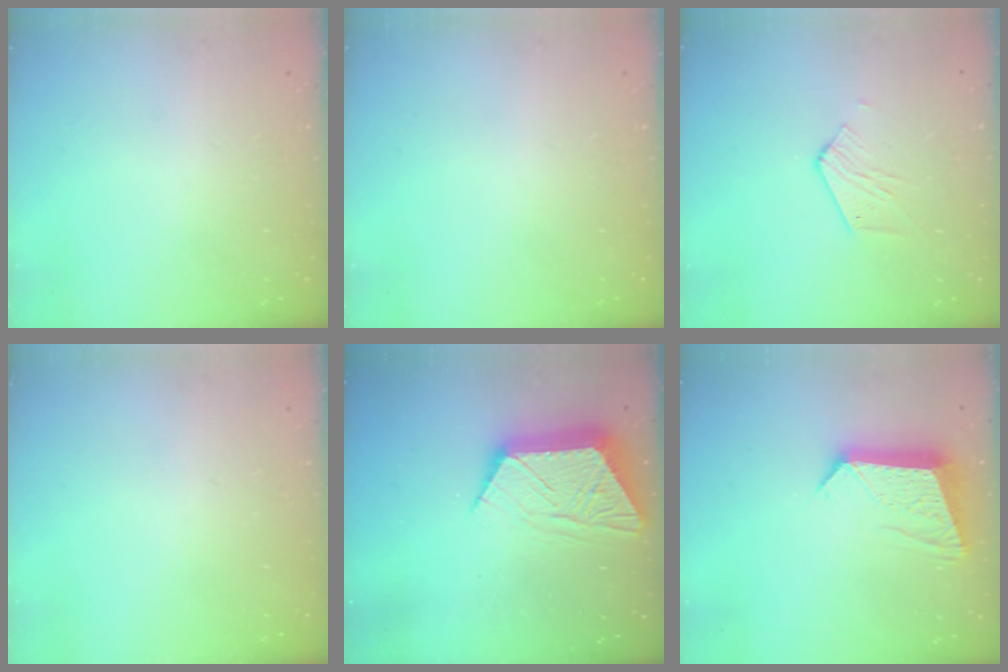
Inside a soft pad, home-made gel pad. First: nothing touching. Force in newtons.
{"total": 0.0}
{"total": 6.2, "press": 6.2, "slide": 0.4}
{"total": 0.0}
{"total": 13.3, "press": 13.3, "slide": 0.9}
{"total": 11.6, "press": 11.6, "slide": 1.1}